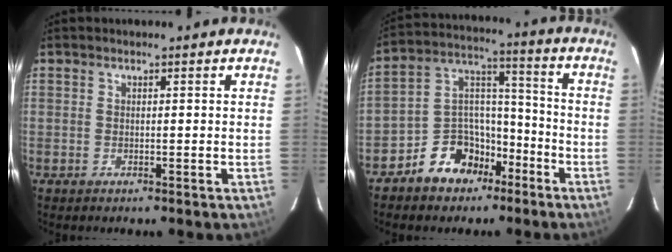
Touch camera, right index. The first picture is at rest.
{"total": 11.6, "force": [-7.5, 8.0, 4.0], "torque": [-0.078, 0.057, -0.117]}